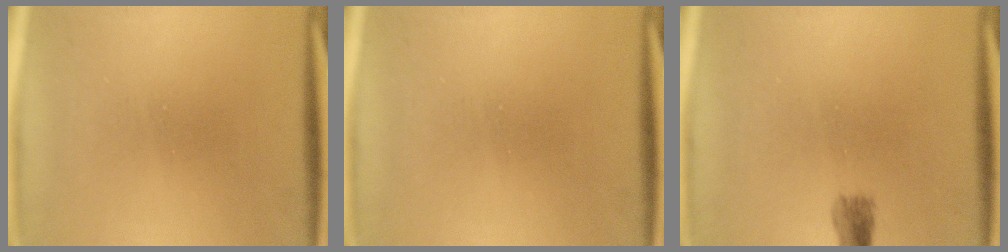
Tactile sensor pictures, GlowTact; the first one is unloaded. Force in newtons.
{"total": 0.0}
{"total": 1.8}